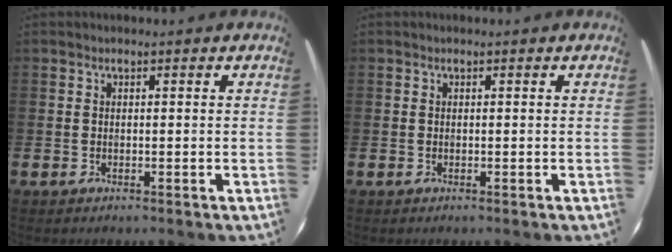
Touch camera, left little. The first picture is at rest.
{"total": 0.0}